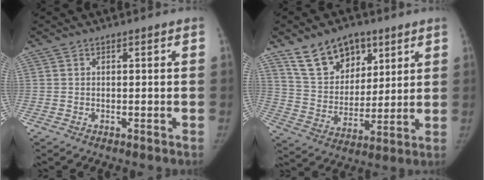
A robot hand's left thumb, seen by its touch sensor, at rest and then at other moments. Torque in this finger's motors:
{"motor_torque": [1.22, 1.23, 1.02, -0.92, 0.05]}